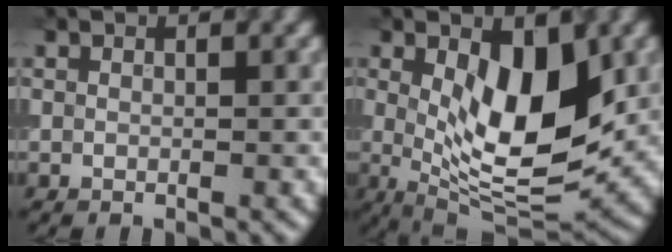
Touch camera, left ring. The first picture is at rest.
{"total": 9.9, "force": [1.2, 3.9, 9.0], "torque": [-0.142, -0.009, 0.020]}